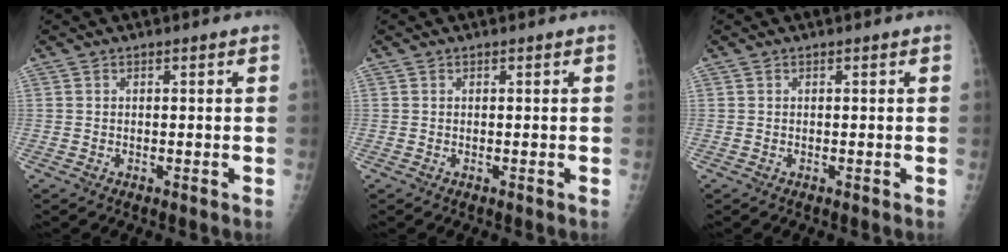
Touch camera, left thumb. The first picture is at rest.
{"total": 0.0}
{"total": 0.0}